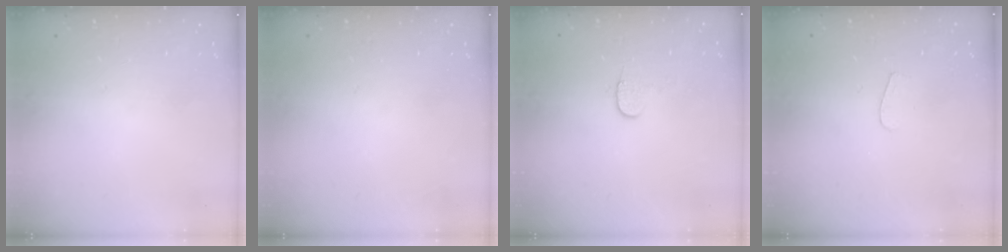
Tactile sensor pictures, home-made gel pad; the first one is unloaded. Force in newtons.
{"total": 0.0}
{"total": 5.7, "press": 5.7, "slide": 0.5}
{"total": 3.6, "press": 3.6, "slide": 0.3}